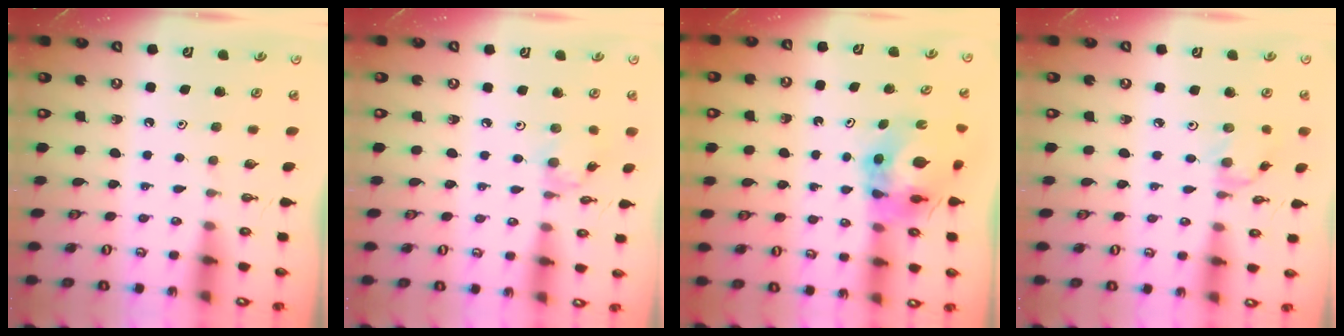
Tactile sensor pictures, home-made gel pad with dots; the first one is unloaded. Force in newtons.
{"total": 1.8, "press": 1.7, "slide": 0.1}
{"total": 8.9, "press": 8.8, "slide": 1.0}
{"total": 2.0, "press": 2.0, "slide": 0.3}